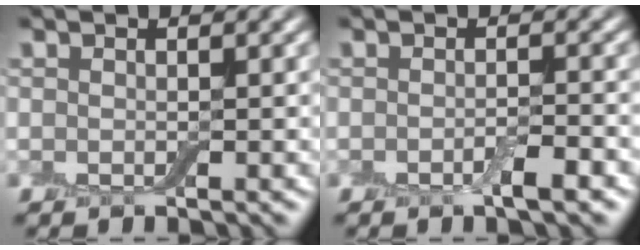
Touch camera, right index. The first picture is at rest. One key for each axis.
{"total": 1.9, "fx": -1.0, "fy": 0.4, "fz": 1.5, "tx": -0.025, "ty": 0.000, "tz": -0.017}